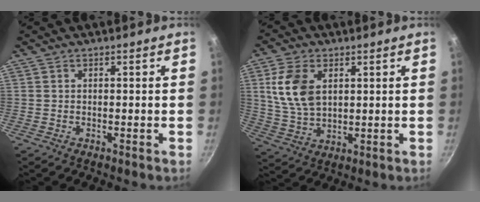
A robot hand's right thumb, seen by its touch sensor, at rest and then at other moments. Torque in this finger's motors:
{"motor_torque": [-0.68, 1.04, 0.96, 0.35, 0.11]}